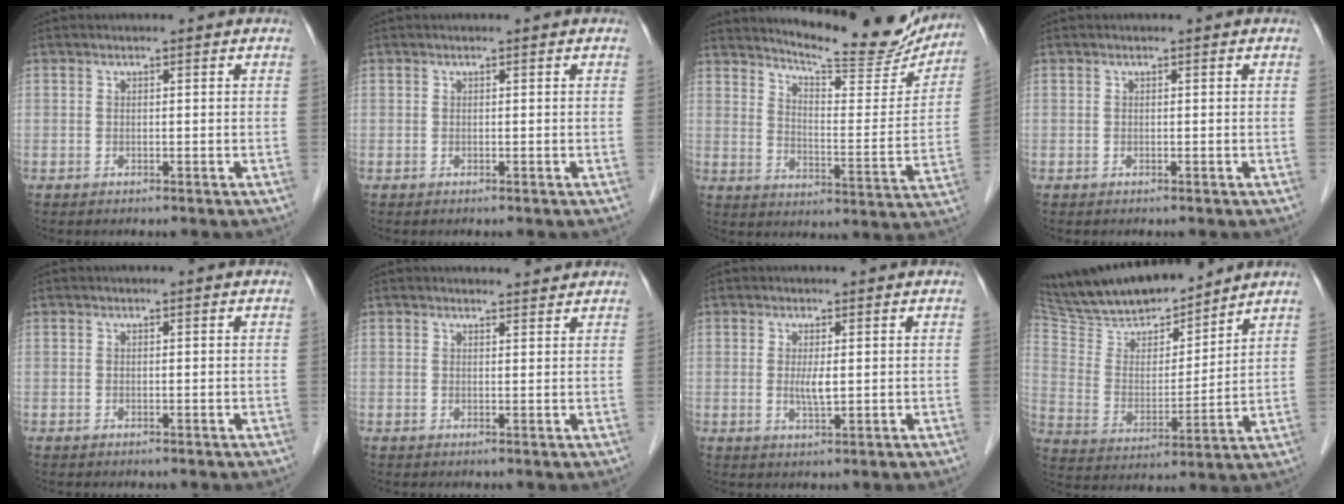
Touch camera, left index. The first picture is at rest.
{"total": 0.0}
{"total": 17.6, "force": [16.5, 2.3, 5.8], "torque": [-0.085, -0.053, 0.215]}
{"total": 0.0}
{"total": 0.0}
{"total": 2.6, "force": [2.6, 0.4, 0.1], "torque": [-0.007, 0.001, 0.031]}
{"total": 2.3, "force": [0.3, 0.4, 2.2], "torque": [-0.047, -0.005, 0.007]}
{"total": 18.3, "force": [16.6, 3.3, 6.9], "torque": [-0.126, 0.008, 0.296]}